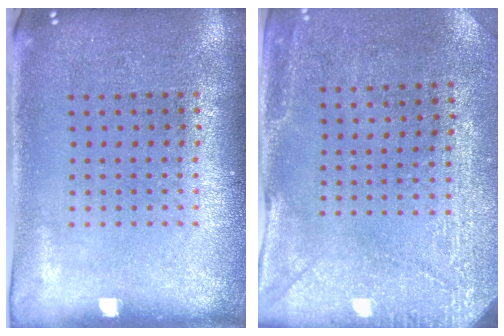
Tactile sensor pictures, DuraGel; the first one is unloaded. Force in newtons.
{"total": 2.9, "press": 2.6, "slide": 1.3}